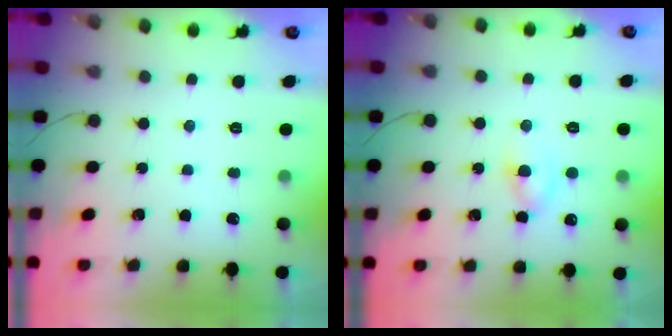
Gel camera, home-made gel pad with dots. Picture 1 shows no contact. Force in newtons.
{"total": 4.1, "press": 3.9, "slide": 1.2}